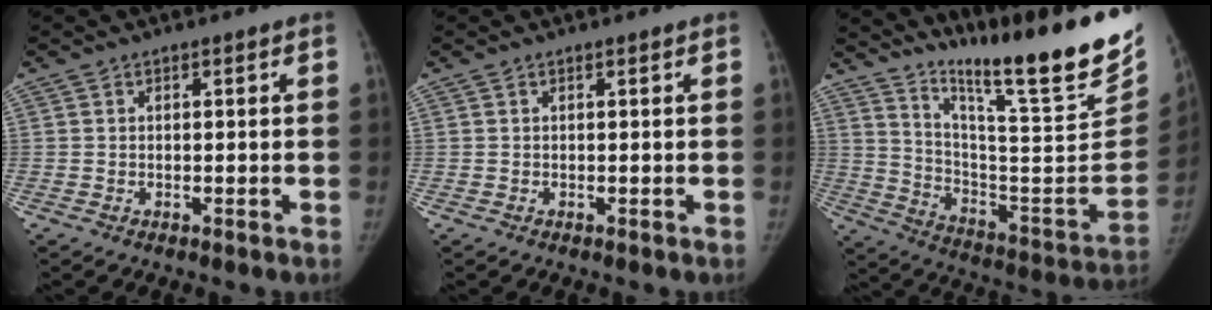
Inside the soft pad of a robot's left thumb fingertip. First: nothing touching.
{"total": 0.0}
{"total": 28.8, "force": [22.4, 2.8, 17.8], "torque": [-0.253, -0.157, 0.339]}